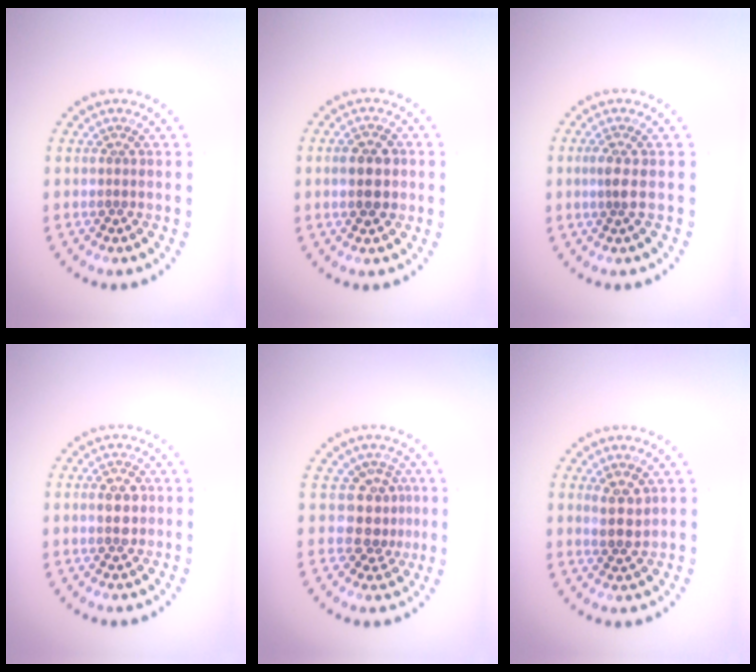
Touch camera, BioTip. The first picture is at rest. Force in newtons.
{"total": 2.8, "press": 2.8, "slide": 0.1}
{"total": 1.6, "press": 1.2, "slide": 1.1}
{"total": 2.1, "press": 2.0, "slide": 0.2}
{"total": 3.0, "press": 2.0, "slide": 2.2}
{"total": 2.0, "press": 1.9, "slide": 0.8}